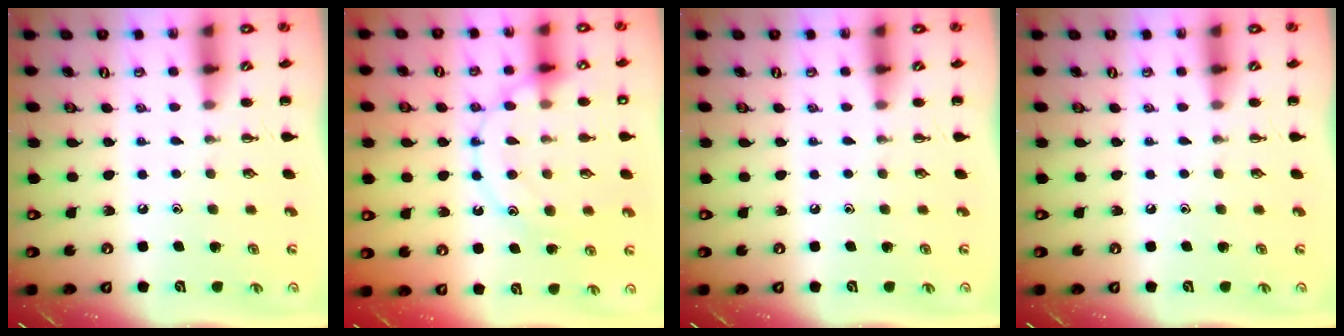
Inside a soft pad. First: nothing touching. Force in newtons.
{"total": 14.2, "press": 14.2, "slide": 0.8}
{"total": 0.0}
{"total": 0.0}